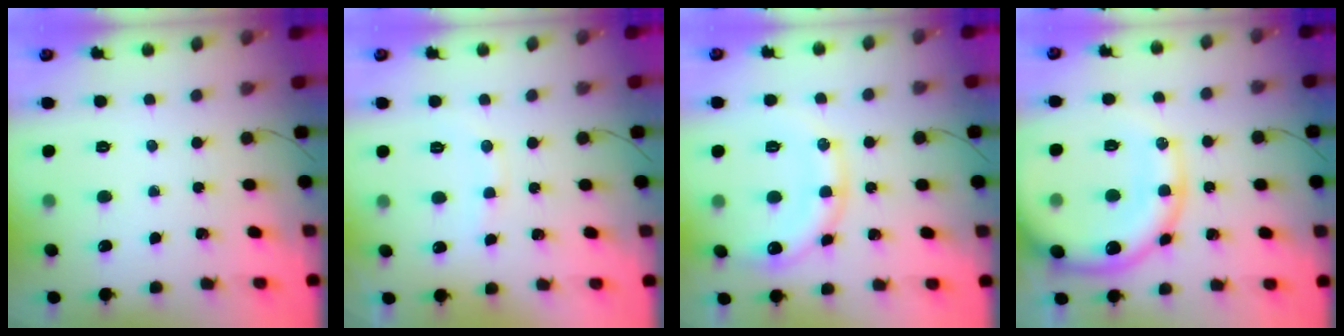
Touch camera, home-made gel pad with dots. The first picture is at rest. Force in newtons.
{"total": 7.5, "press": 7.4, "slide": 0.7}
{"total": 14.2, "press": 14.1, "slide": 1.9}
{"total": 22.7, "press": 22.3, "slide": 4.2}